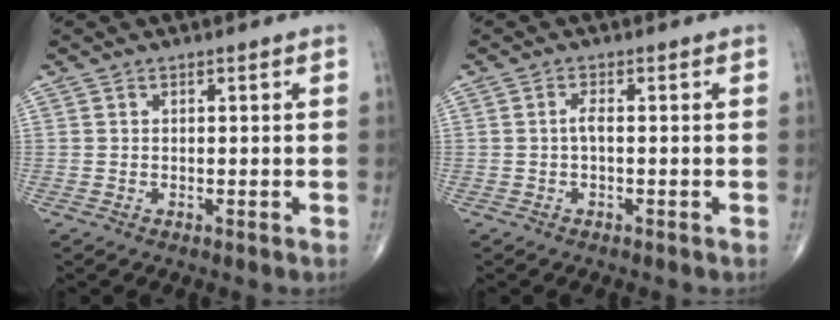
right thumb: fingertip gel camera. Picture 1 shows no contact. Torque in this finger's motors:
{"motor_torque": [0.15, -0.07, 0.20, -0.10, -0.02]}